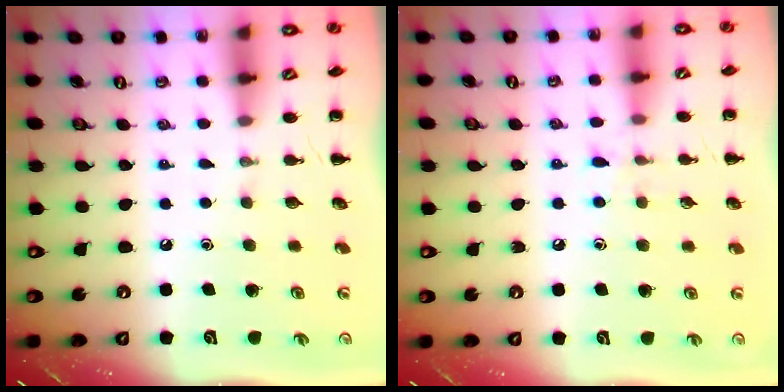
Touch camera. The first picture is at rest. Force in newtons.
{"total": 6.2, "press": 5.7, "slide": 2.4}